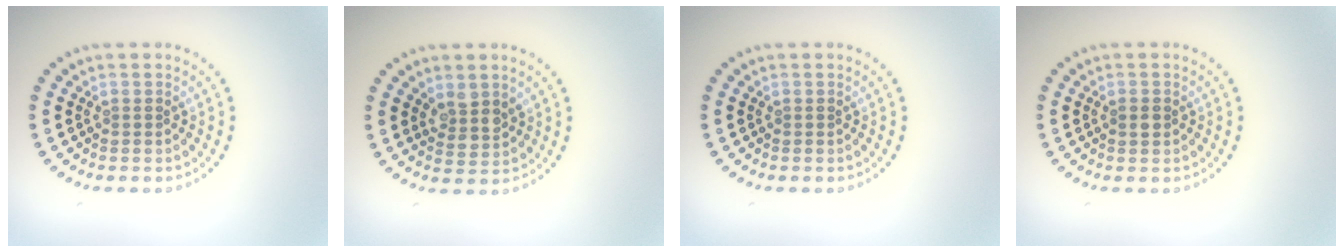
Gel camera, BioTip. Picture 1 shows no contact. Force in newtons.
{"total": 2.4, "press": 2.1, "slide": 1.2}
{"total": 0.0}
{"total": 1.3, "press": 1.3, "slide": 0.1}